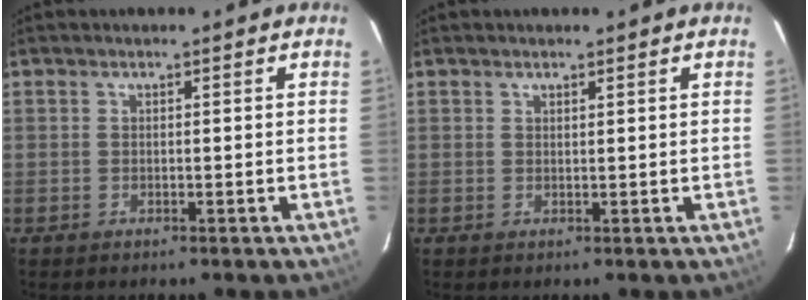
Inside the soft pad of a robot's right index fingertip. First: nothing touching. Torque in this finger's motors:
{"motor_torque": [0.02, 0.06, -0.03, -0.01]}